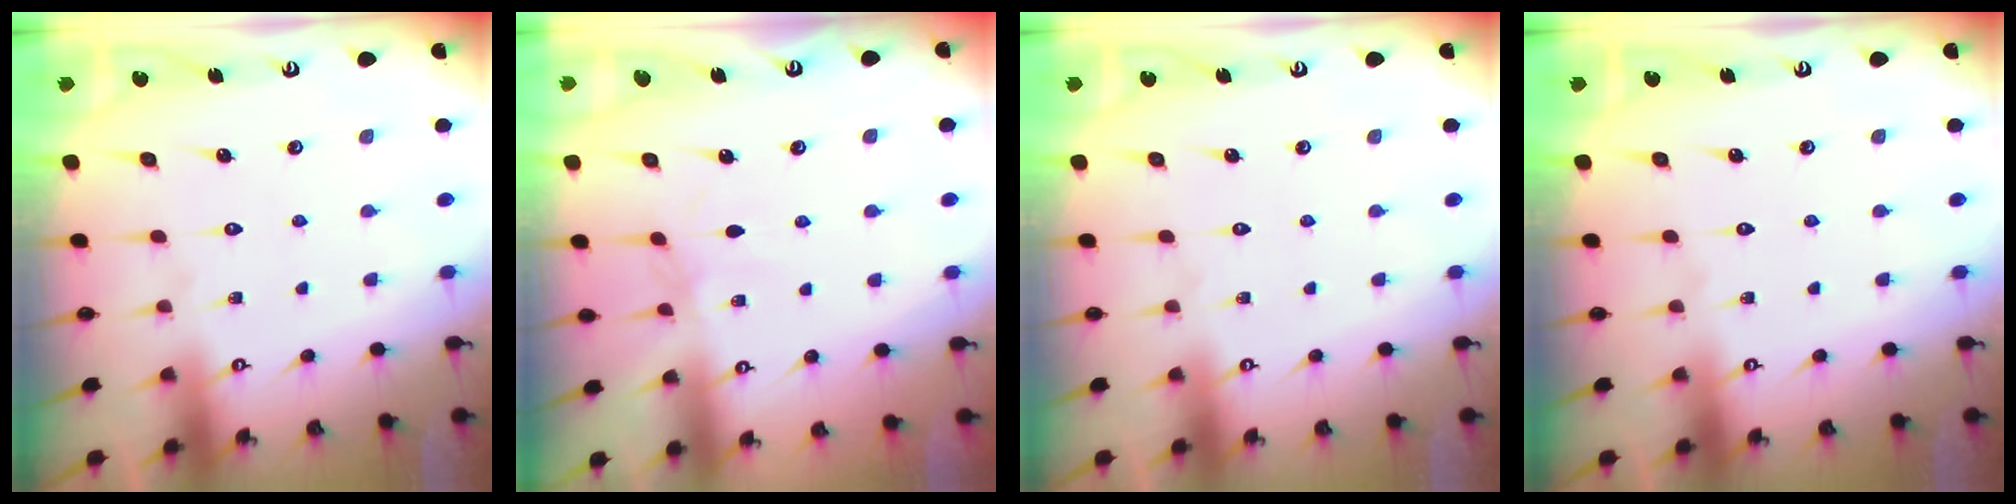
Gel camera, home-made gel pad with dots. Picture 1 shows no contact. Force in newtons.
{"total": 0.0}
{"total": 0.0}
{"total": 0.0}